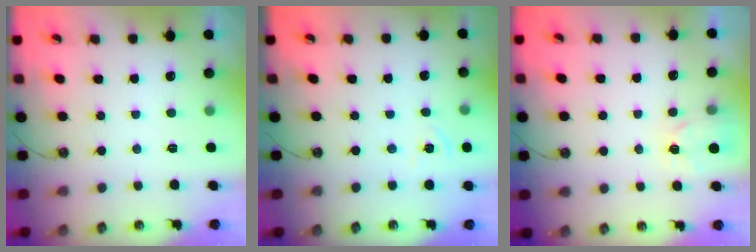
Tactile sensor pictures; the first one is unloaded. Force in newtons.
{"total": 3.8, "press": 3.8, "slide": 0.5}
{"total": 5.2, "press": 5.2, "slide": 0.6}